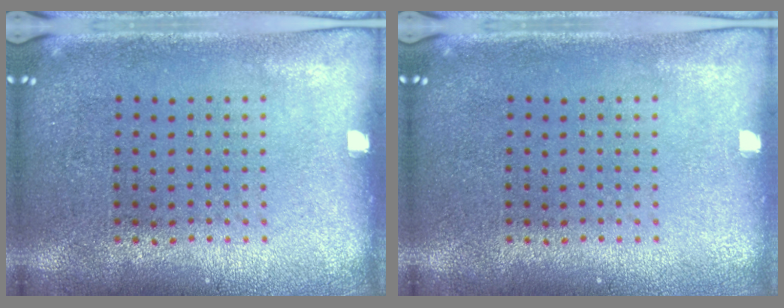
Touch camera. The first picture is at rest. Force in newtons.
{"total": 0.0}